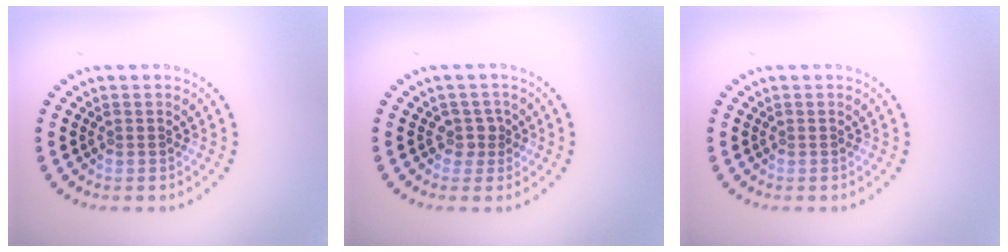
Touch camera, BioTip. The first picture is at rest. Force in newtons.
{"total": 1.5, "press": 1.2, "slide": 0.9}
{"total": 0.0}